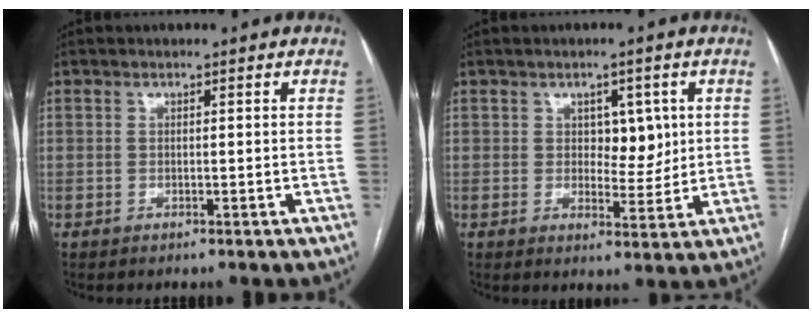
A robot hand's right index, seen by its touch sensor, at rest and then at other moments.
{"total": 5.0, "force": [1.3, 2.9, 3.9], "torque": [-0.046, 0.002, 0.023]}